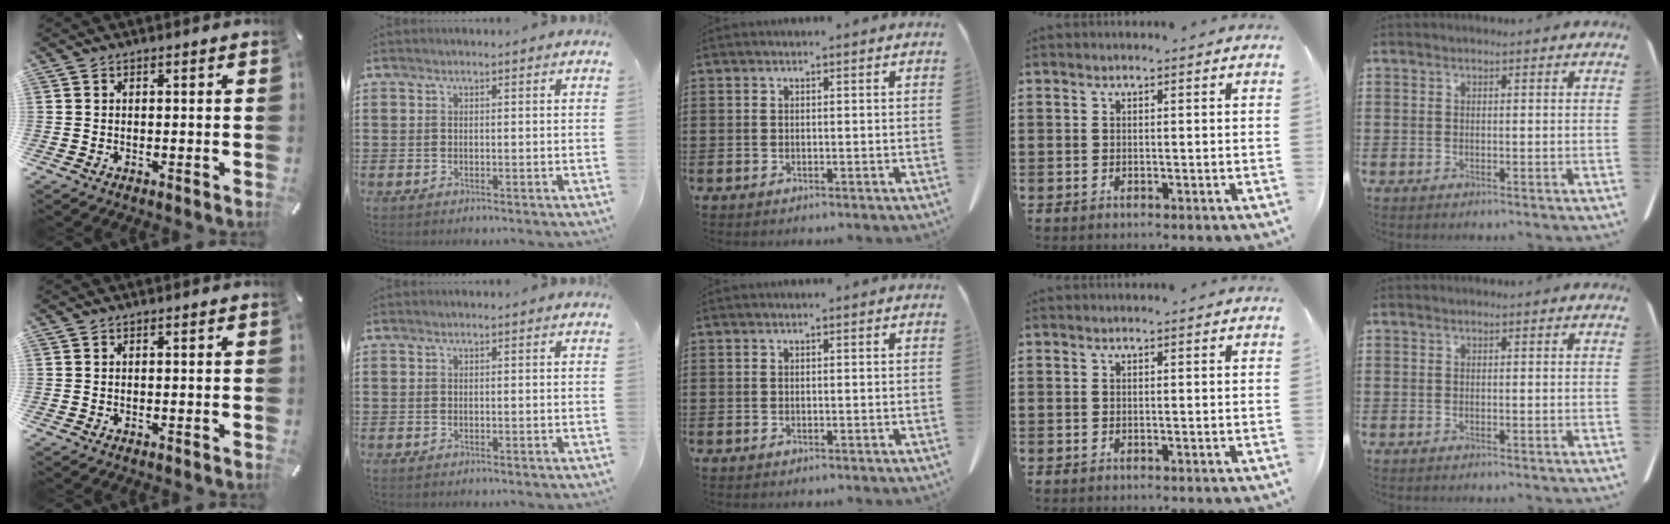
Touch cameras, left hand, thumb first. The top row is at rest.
{}